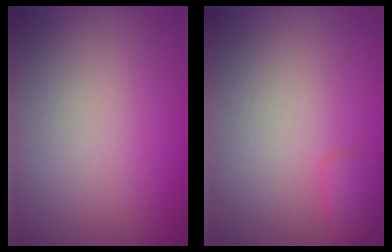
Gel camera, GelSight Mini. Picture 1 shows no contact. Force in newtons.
{"total": 1.7, "press": 1.7, "slide": 0.1}